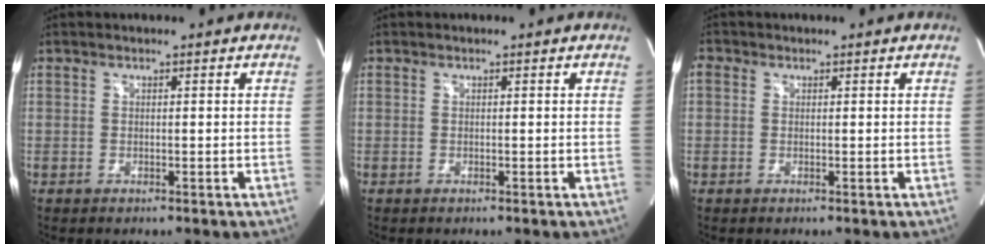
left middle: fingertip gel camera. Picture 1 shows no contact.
{"total": 0.0}
{"total": 1.3, "force": [0.4, 1.1, 0.5], "torque": [-0.010, 0.011, 0.006]}